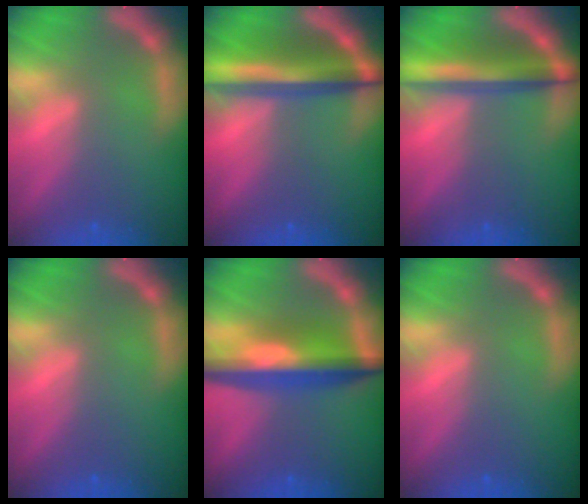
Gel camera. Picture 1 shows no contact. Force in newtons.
{"total": 8.1}
{"total": 6.5}
{"total": 0.0}
{"total": 8.6}
{"total": 0.0}